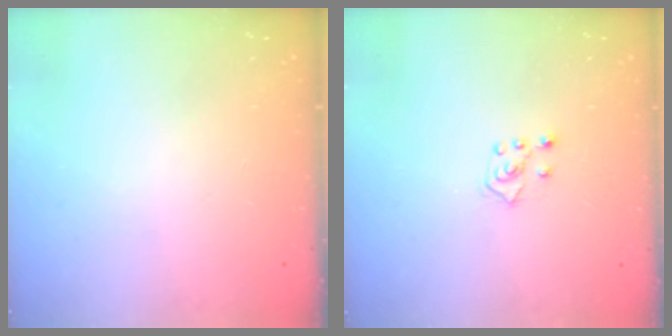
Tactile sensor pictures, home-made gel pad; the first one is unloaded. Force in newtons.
{"total": 5.0, "press": 4.9, "slide": 0.8}